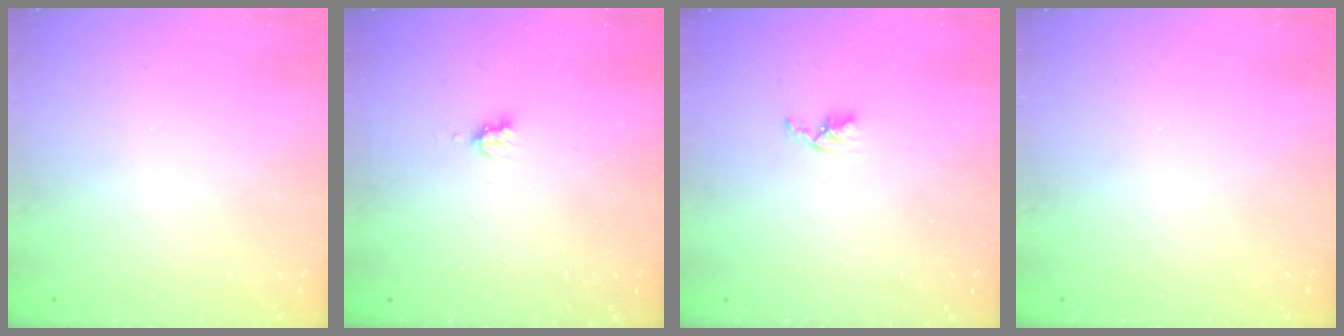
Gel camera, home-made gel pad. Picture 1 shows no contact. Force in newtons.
{"total": 2.6, "press": 2.6, "slide": 0.4}
{"total": 3.3, "press": 3.3, "slide": 0.5}
{"total": 0.0}